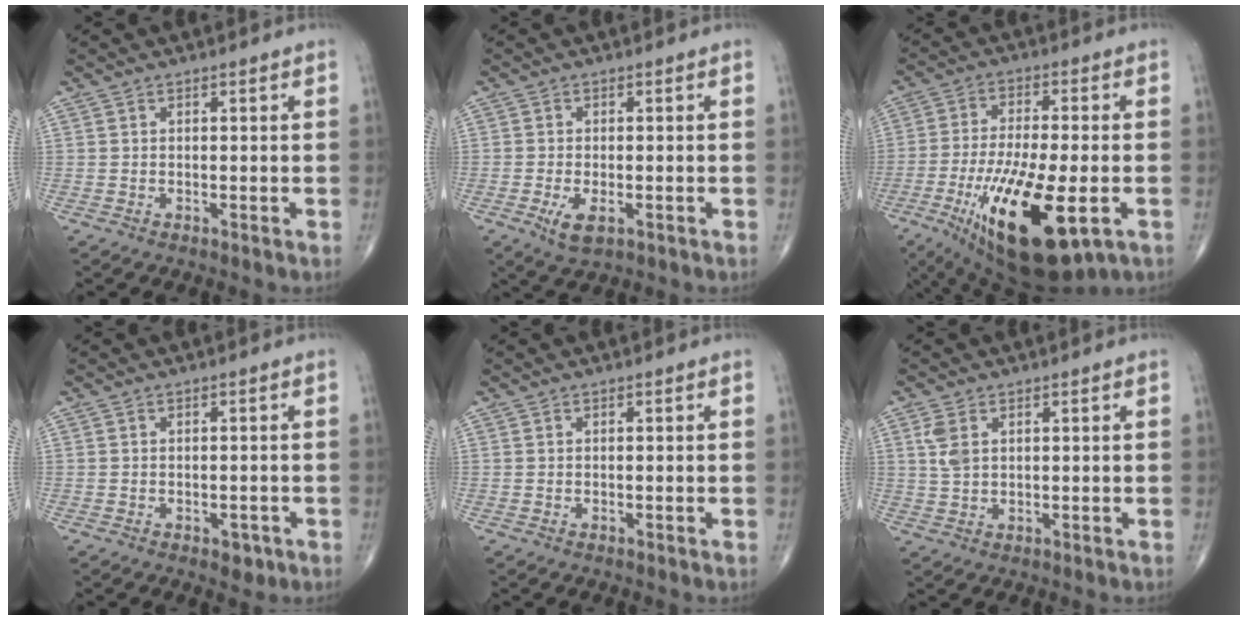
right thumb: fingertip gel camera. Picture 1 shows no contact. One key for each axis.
{"total": 4.2, "fx": -1.6, "fy": 2.0, "fz": 3.4, "tx": -0.062, "ty": -0.006, "tz": -0.021}
{"total": 21.1, "fx": -7.2, "fy": 7.4, "fz": 18.4, "tx": -0.344, "ty": -0.018, "tz": -0.104}
{"total": 2.2, "fx": -1.0, "fy": 1.4, "fz": 1.3, "tx": -0.004, "ty": 0.003, "tz": -0.008}
{"total": 0.0}
{"total": 3.6, "fx": 1.4, "fy": 2.1, "fz": 2.6, "tx": -0.059, "ty": 0.001, "tz": 0.033}